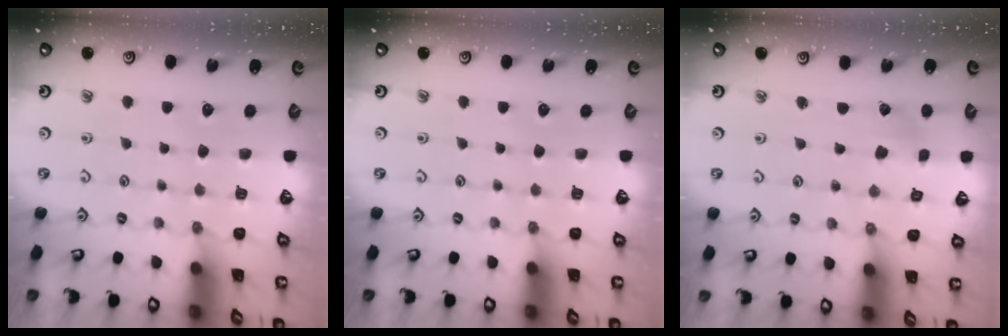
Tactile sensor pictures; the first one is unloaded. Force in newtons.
{"total": 0.0}
{"total": 1.2, "press": 1.1, "slide": 0.2}